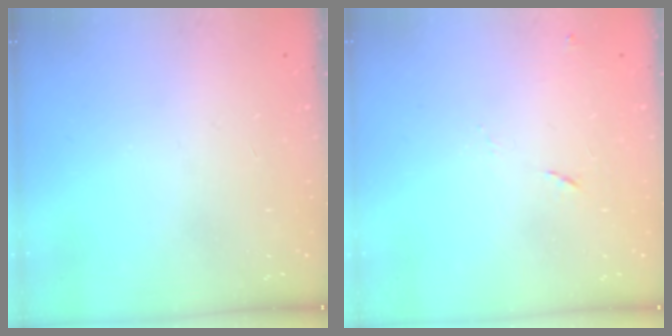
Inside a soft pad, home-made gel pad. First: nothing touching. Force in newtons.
{"total": 7.4, "press": 7.4, "slide": 0.7}